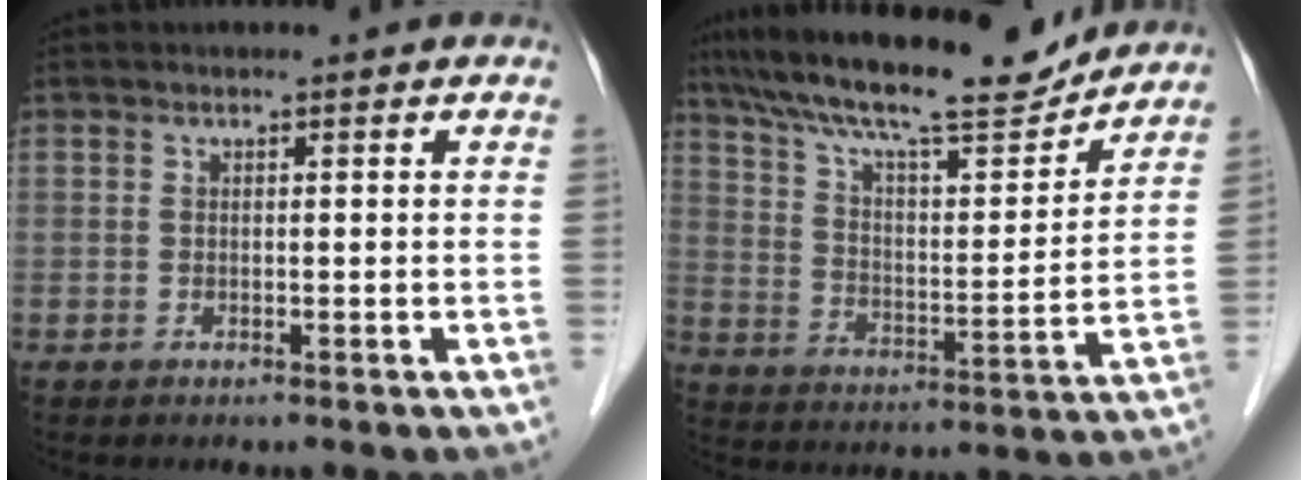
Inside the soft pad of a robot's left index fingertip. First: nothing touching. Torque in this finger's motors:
{"motor_torque": [0.78, -0.82, 0.86, 0.17]}